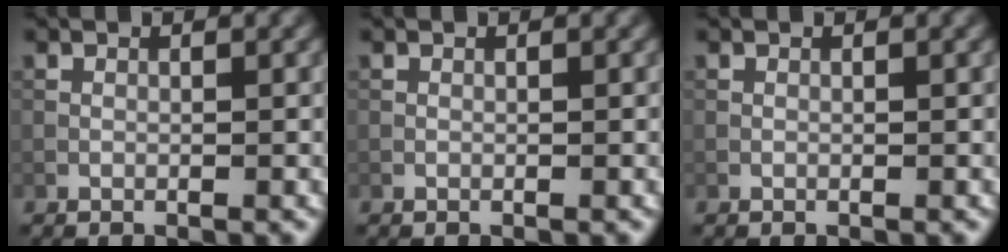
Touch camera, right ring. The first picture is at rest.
{"total": 0.0}
{"total": 0.0}